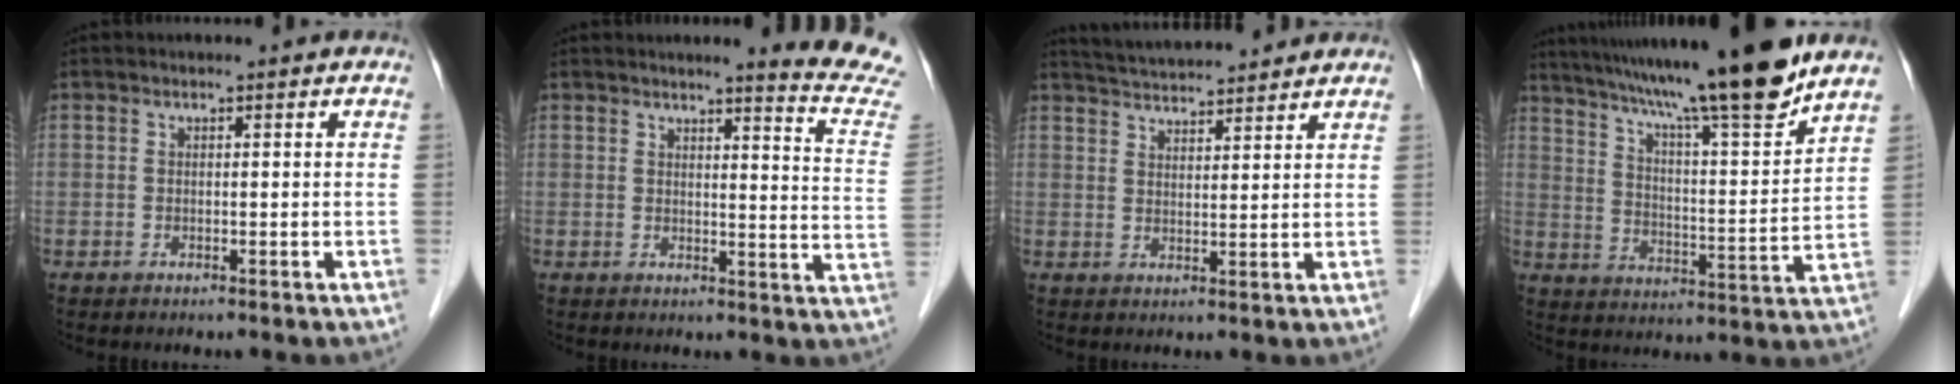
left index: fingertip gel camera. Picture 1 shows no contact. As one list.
[{"total": 11.1, "force": [10.5, -1.8, 3.2], "torque": [-0.033, -0.096, 0.098]}, {"total": 11.9, "force": [11.2, 1.0, 3.9], "torque": [-0.071, 0.024, 0.171]}, {"total": 19.9, "force": [16.3, -0.5, 11.4], "torque": [-0.185, -0.006, 0.253]}]